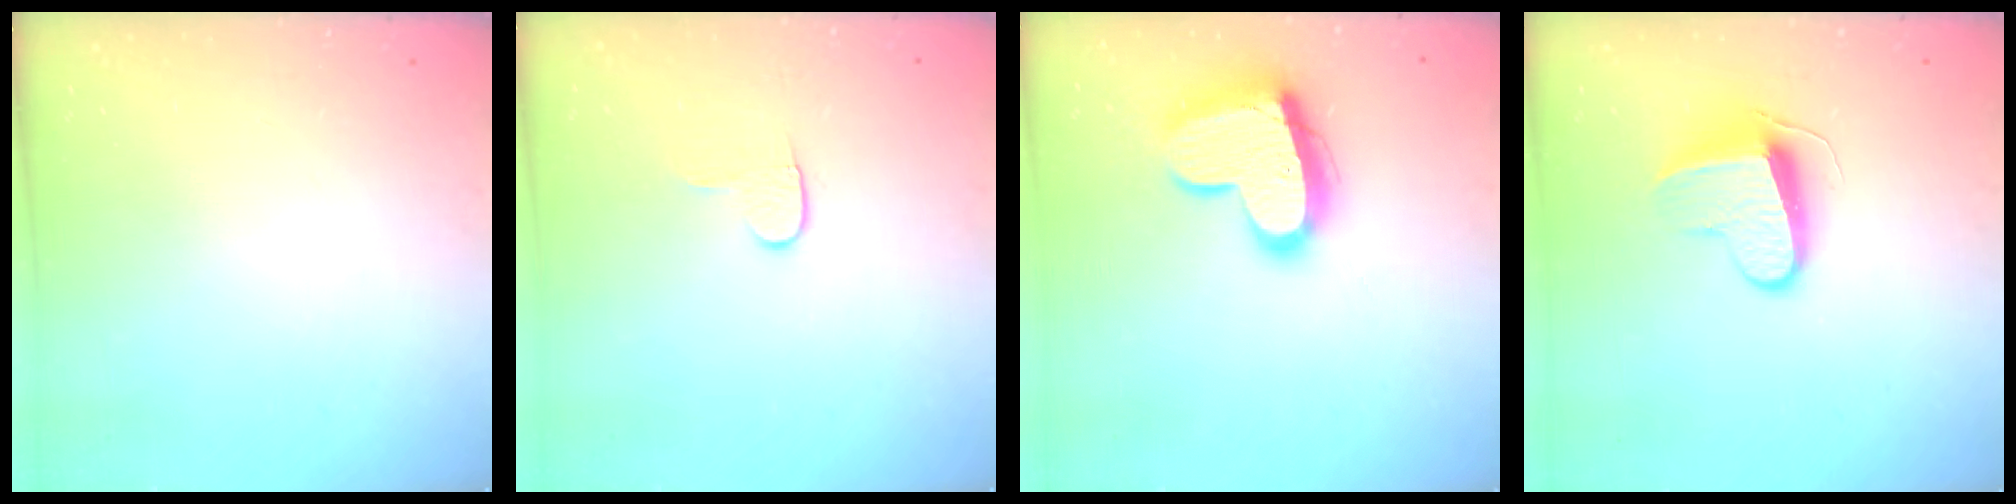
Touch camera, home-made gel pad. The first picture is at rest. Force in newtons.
{"total": 3.8, "press": 3.8, "slide": 0.4}
{"total": 16.8, "press": 16.7, "slide": 1.5}
{"total": 9.4, "press": 9.4, "slide": 0.5}